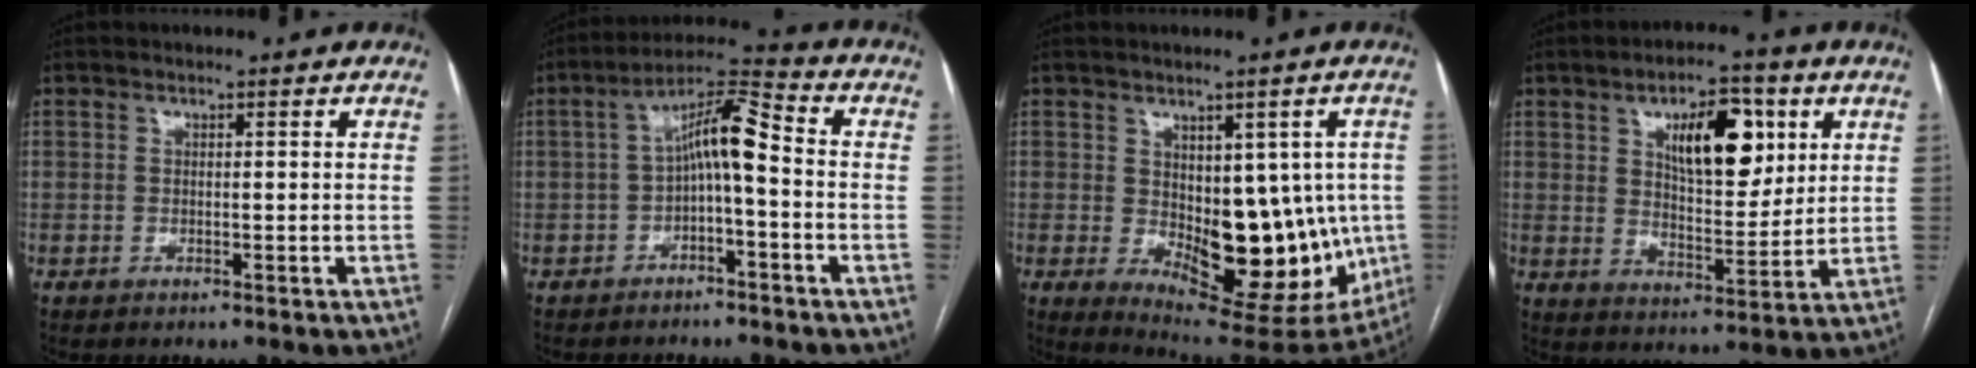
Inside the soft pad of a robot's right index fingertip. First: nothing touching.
{"total": 8.3, "force": [-0.8, 1.7, 8.0], "torque": [-0.141, 0.036, -0.017]}
{"total": 17.4, "force": [-2.0, 8.4, 15.1], "torque": [-0.184, -0.004, 0.001]}
{"total": 12.4, "force": [4.9, 5.1, 10.2], "torque": [-0.158, 0.011, 0.083]}